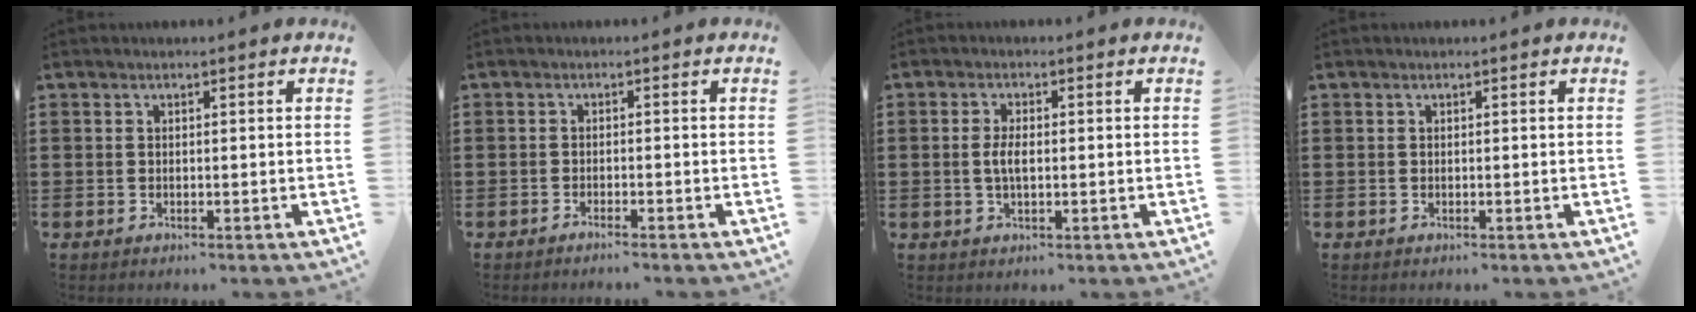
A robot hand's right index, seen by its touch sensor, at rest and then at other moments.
{"total": 1.1, "force": [-1.1, -0.2, 0.3], "torque": [-0.005, 0.000, -0.021]}
{"total": 3.0, "force": [-0.1, 1.2, 2.8], "torque": [-0.061, -0.002, -0.006]}
{"total": 0.0}